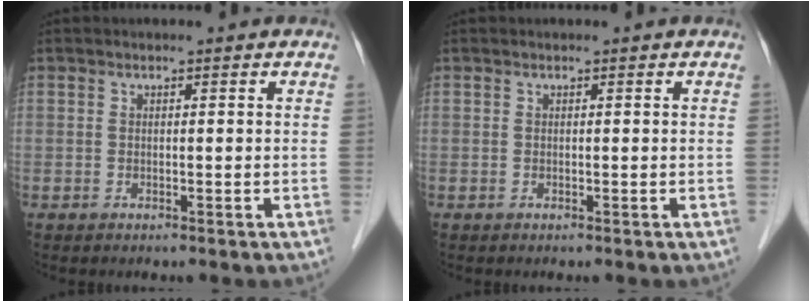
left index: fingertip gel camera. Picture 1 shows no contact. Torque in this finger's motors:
{"motor_torque": [-0.01, 0.01, 0.00, -0.01]}